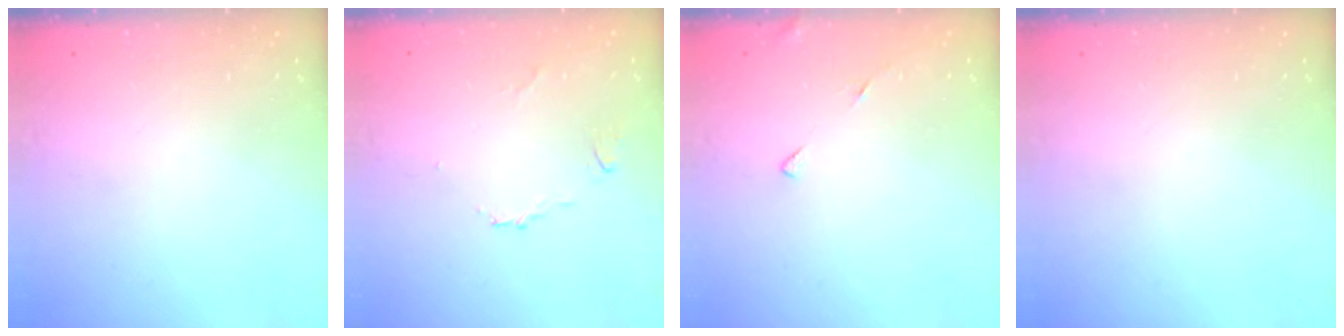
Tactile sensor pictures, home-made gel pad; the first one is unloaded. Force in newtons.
{"total": 3.0, "press": 3.0, "slide": 0.5}
{"total": 4.6, "press": 4.6, "slide": 0.7}
{"total": 0.0}